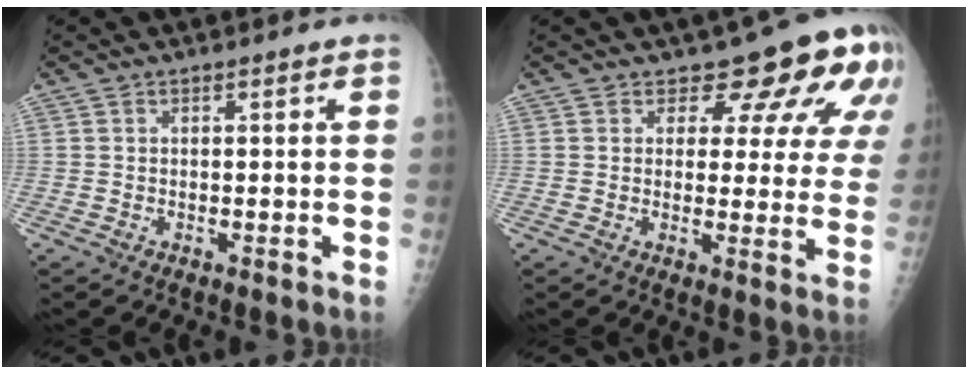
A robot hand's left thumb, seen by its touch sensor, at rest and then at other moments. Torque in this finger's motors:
{"motor_torque": [0.05, 0.49, -0.05, -0.07, 0.05]}